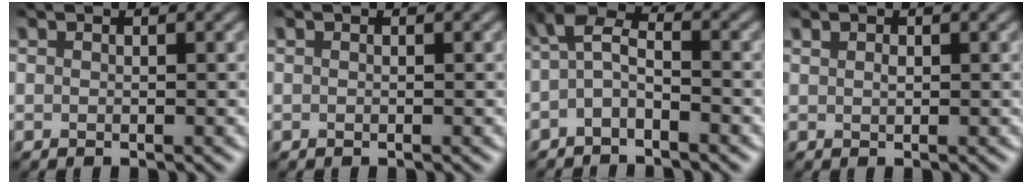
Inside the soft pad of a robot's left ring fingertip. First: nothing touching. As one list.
[{"total": 0.0}, {"total": 2.8, "force": [-1.1, 1.2, 2.3], "torque": [-0.047, 0.013, -0.033]}, {"total": 0.6, "force": [0.3, 0.3, 0.4], "torque": [-0.009, 0.003, 0.009]}]